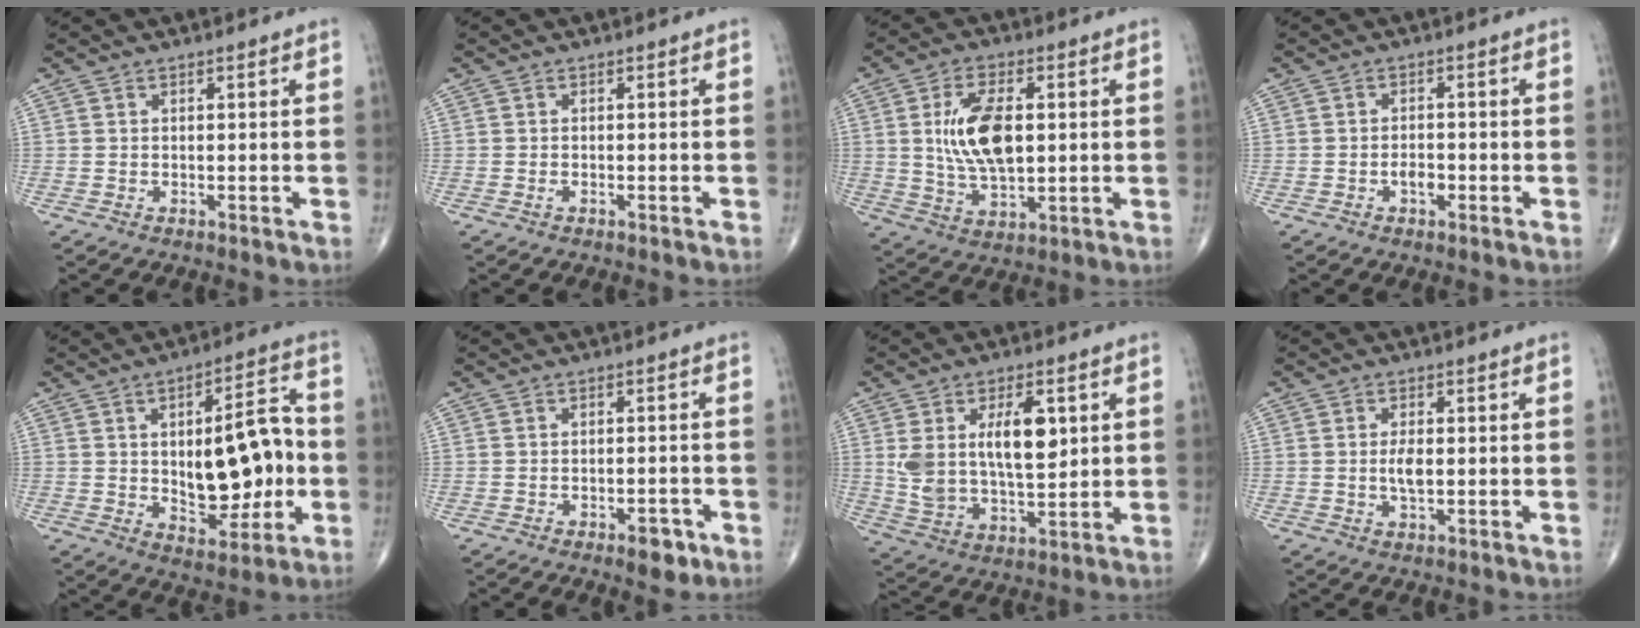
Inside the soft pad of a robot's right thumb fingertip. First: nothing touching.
{"total": 0.5, "force": [-0.3, 0.1, 0.4], "torque": [-0.010, 0.001, -0.006]}
{"total": 12.2, "force": [1.5, 6.1, 10.5], "torque": [-0.189, -0.005, 0.032]}
{"total": 2.6, "force": [-1.0, 1.4, 1.9], "torque": [-0.025, 0.006, -0.018]}
{"total": 17.2, "force": [-0.7, 8.3, 15.0], "torque": [-0.180, 0.020, 0.000]}
{"total": 4.1, "force": [-2.3, 1.7, 2.8], "torque": [-0.029, 0.010, -0.029]}
{"total": 13.6, "force": [3.4, 6.7, 11.4], "torque": [-0.197, -0.014, 0.071]}
{"total": 3.9, "force": [0.0, 1.8, 3.4], "torque": [-0.063, -0.003, -0.001]}